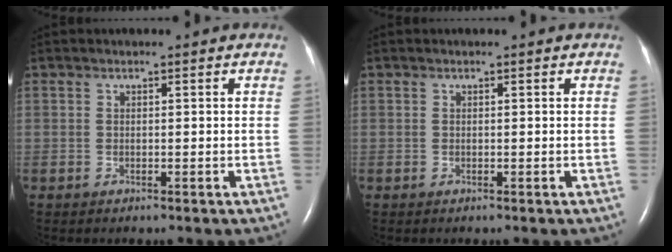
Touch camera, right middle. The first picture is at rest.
{"total": 0.0}